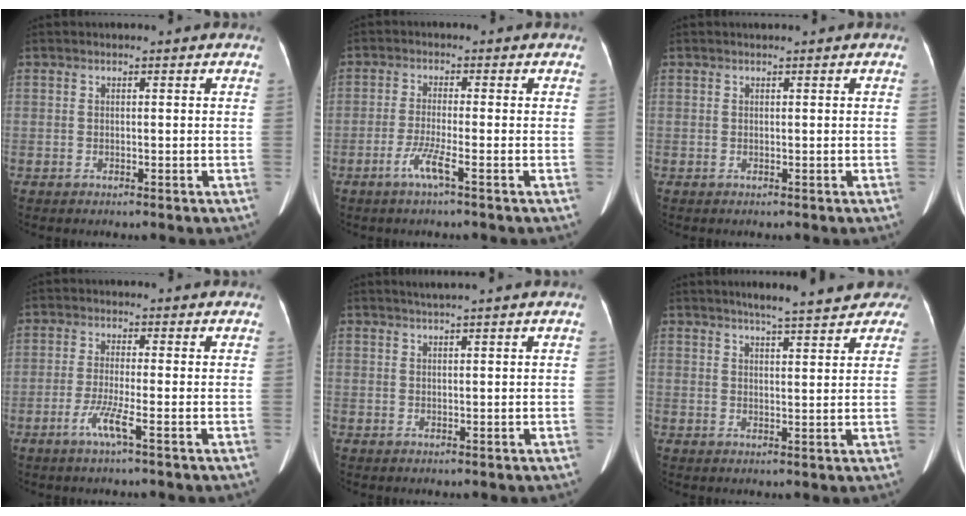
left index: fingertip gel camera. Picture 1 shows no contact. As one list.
[{"total": 3.6, "force": [-2.0, -0.4, 2.9], "torque": [-0.063, -0.008, -0.043]}, {"total": 0.0}, {"total": 3.7, "force": [-1.9, -0.5, 3.1], "torque": [-0.067, -0.009, -0.041]}, {"total": 0.7, "force": [0.5, -0.2, 0.5], "torque": [-0.013, 0.005, 0.015]}, {"total": 10.6, "force": [8.7, 1.9, 5.8], "torque": [-0.067, 0.016, 0.097]}]